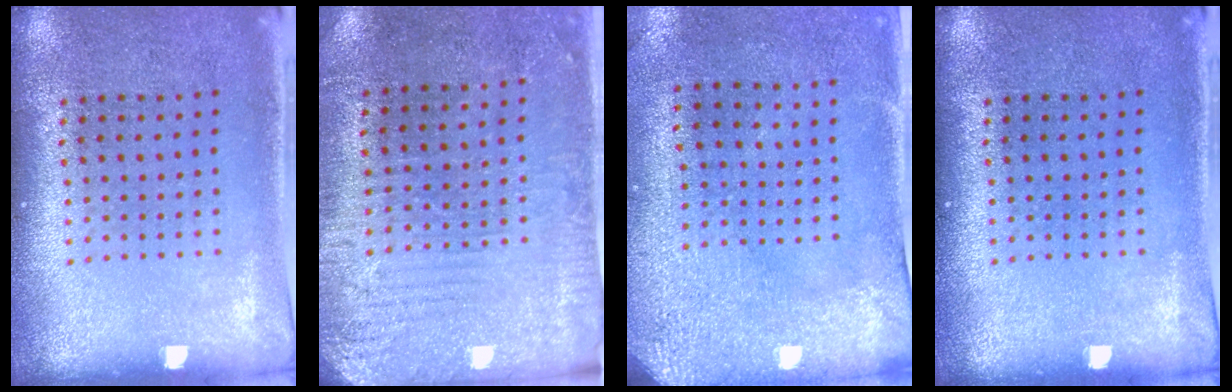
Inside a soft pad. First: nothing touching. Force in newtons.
{"total": 3.0, "press": 2.8, "slide": 1.1}
{"total": 3.0, "press": 2.3, "slide": 1.9}
{"total": 0.0}